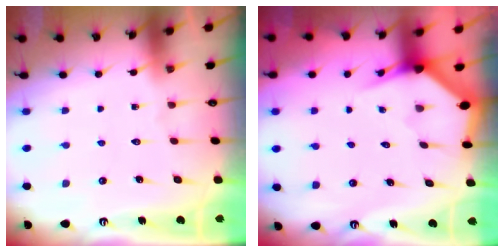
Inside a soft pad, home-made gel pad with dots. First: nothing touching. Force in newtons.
{"total": 2.8, "press": 2.8, "slide": 0.0}